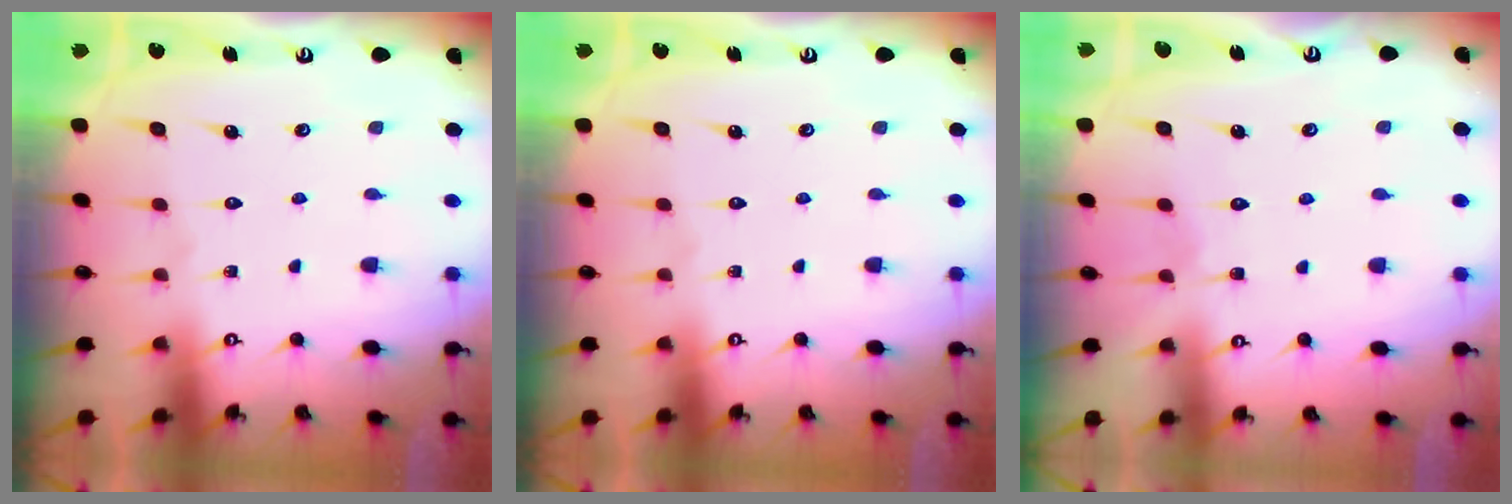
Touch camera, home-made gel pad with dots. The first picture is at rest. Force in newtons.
{"total": 0.0}
{"total": 2.6, "press": 2.5, "slide": 0.3}